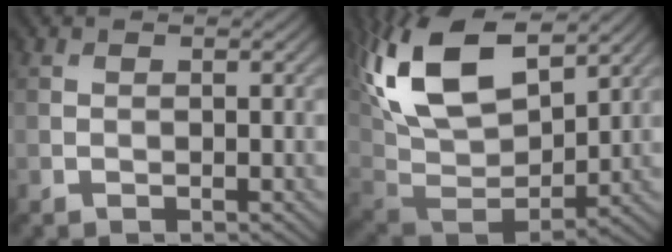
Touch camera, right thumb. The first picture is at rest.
{"total": 17.5, "force": [8.4, 9.2, 12.4], "torque": [-0.288, 0.033, 0.154]}